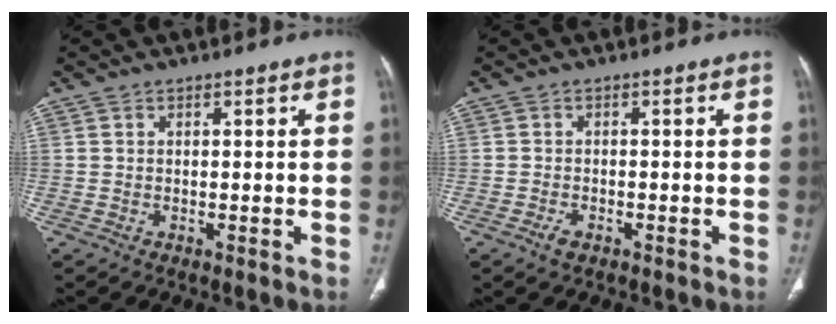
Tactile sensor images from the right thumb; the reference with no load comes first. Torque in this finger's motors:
{"motor_torque": [-0.32, -0.05, 0.21, 0.65, 0.18]}